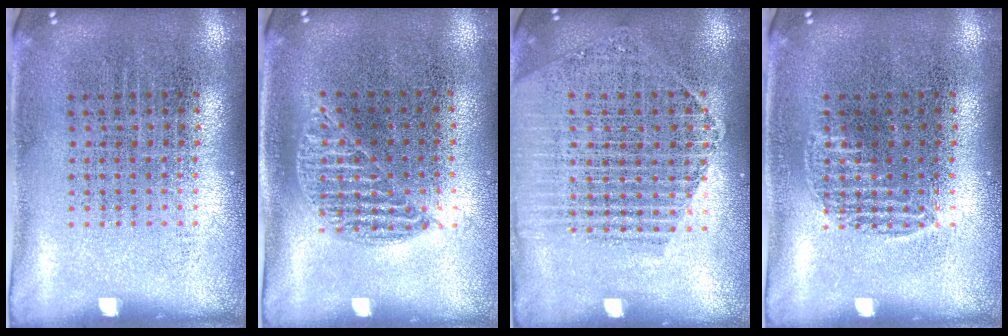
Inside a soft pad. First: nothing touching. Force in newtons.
{"total": 0.9, "press": 0.8, "slide": 0.4}
{"total": 1.7, "press": 1.6, "slide": 0.4}
{"total": 0.9, "press": 0.8, "slide": 0.2}